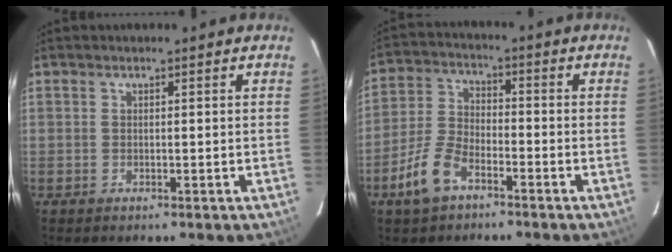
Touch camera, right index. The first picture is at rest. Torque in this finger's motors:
{"motor_torque": [0.77, -0.61, 0.41, 0.07]}